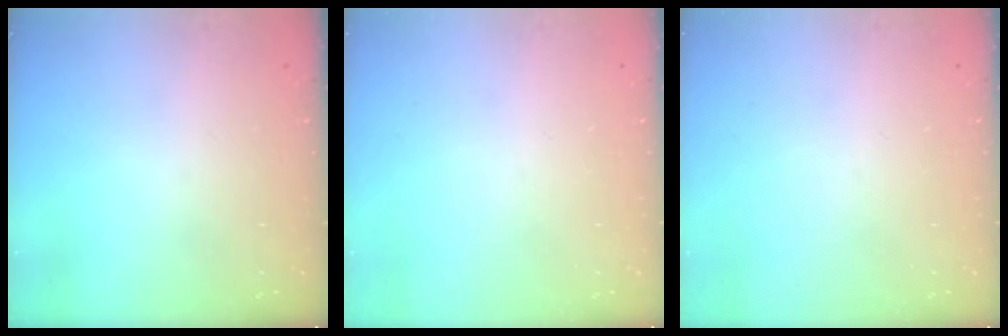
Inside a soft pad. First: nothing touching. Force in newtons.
{"total": 0.0}
{"total": 0.0}